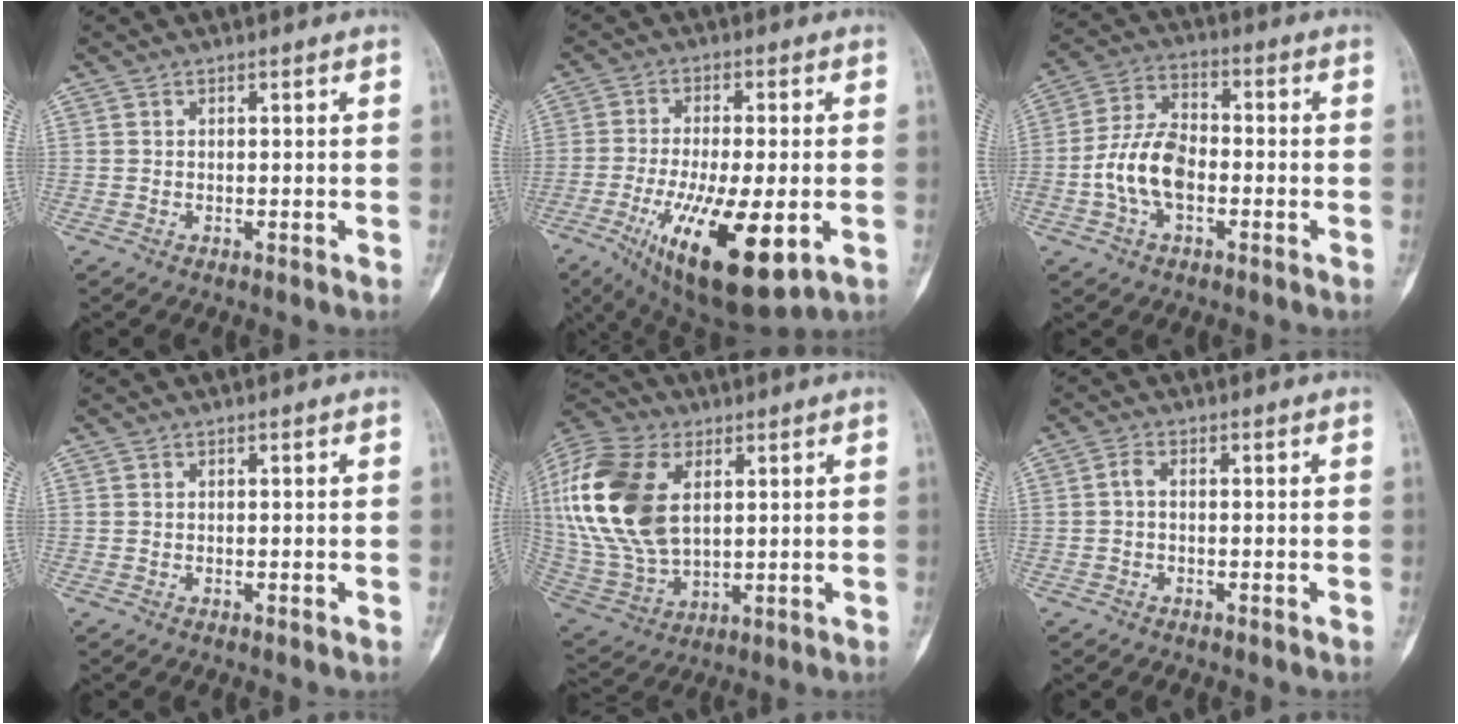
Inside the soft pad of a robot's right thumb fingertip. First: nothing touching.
{"total": 18.6, "force": [-6.0, 6.1, 16.5], "torque": [-0.294, -0.021, -0.083]}
{"total": 10.6, "force": [-2.5, 6.3, 8.2], "torque": [-0.154, 0.032, -0.055]}
{"total": 0.0}
{"total": 23.2, "force": [5.2, 14.1, 17.7], "torque": [-0.387, -0.013, 0.100]}
{"total": 1.5, "force": [-0.3, 0.7, 1.3], "torque": [-0.025, 0.002, -0.009]}